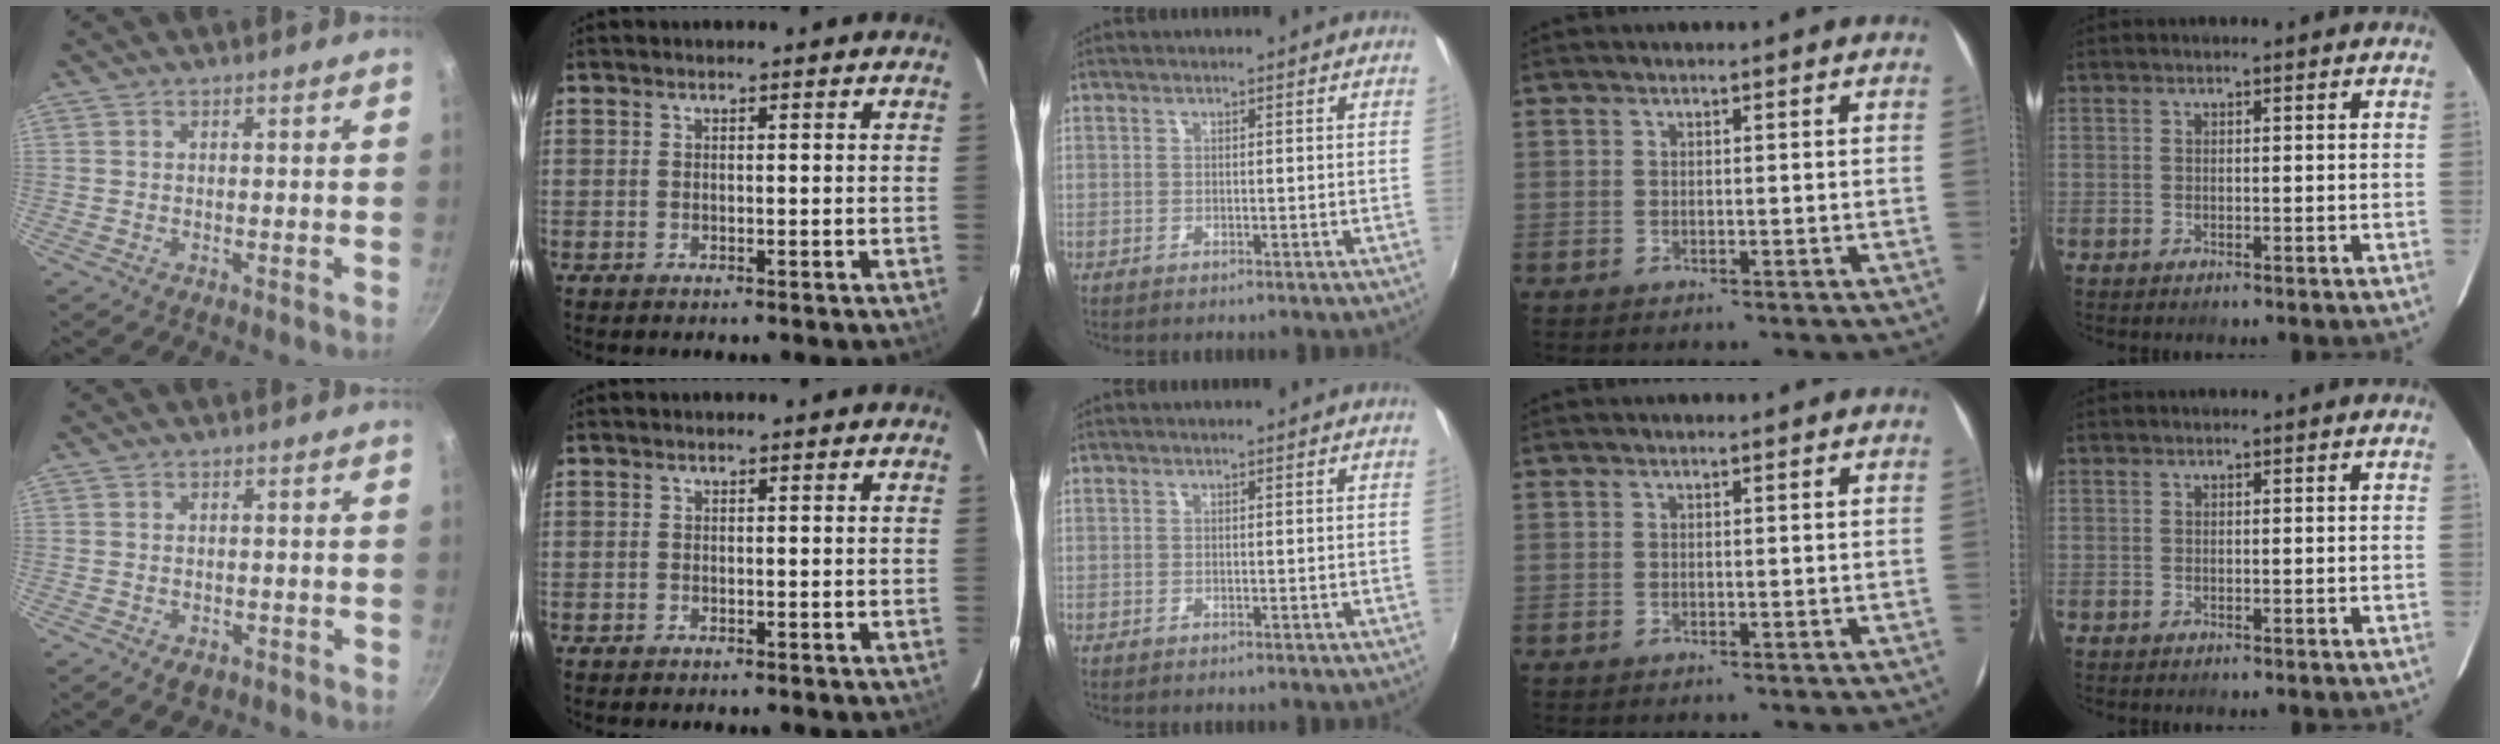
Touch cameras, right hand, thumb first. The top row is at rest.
{"thumb": {"total": 2.9, "force": [-1.4, 1.9, 1.6], "torque": [-0.022, 0.008, -0.011]}}